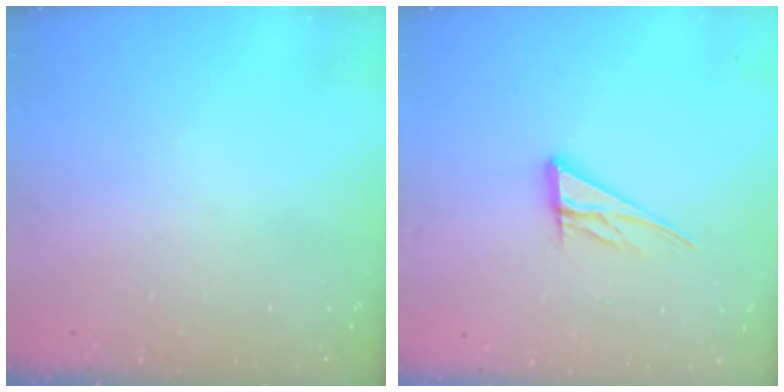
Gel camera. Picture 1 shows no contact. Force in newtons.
{"total": 10.2, "press": 10.1, "slide": 0.9}